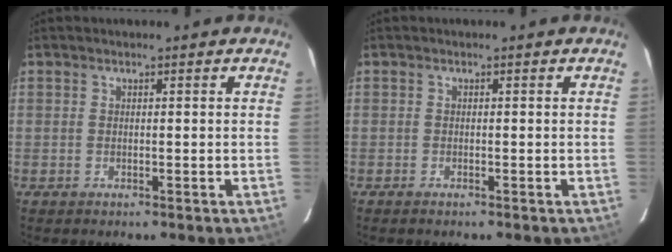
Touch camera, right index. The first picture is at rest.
{"total": 0.6, "force": [-0.6, 0.2, 0.2], "torque": [-0.006, -0.002, -0.012]}